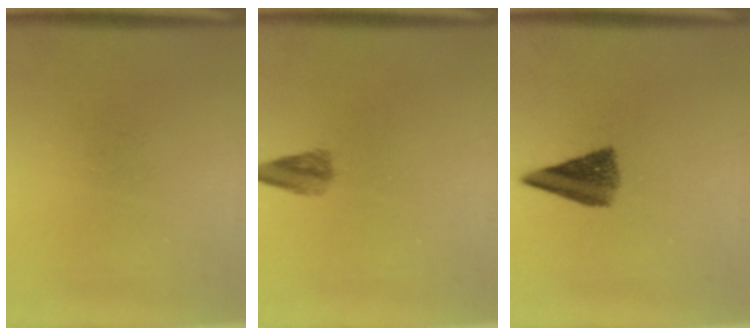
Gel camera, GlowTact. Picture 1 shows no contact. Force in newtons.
{"total": 2.5}
{"total": 6.4}